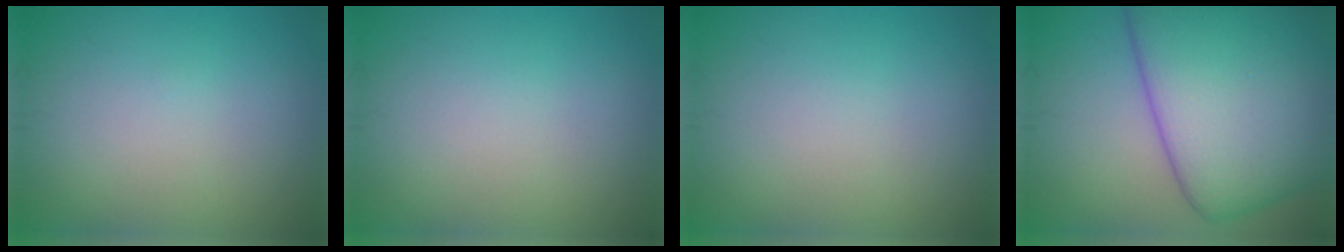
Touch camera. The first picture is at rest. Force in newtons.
{"total": 0.0}
{"total": 0.0}
{"total": 13.6, "press": 13.6, "slide": 0.4}